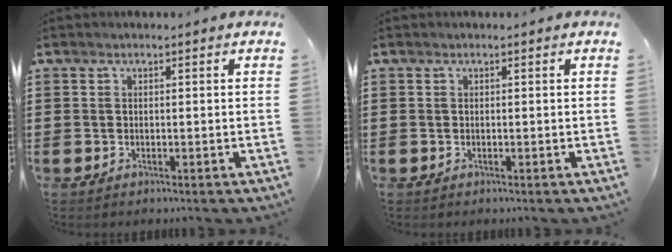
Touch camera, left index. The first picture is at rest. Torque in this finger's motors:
{"motor_torque": [0.00, 0.00, 0.00, 0.01]}